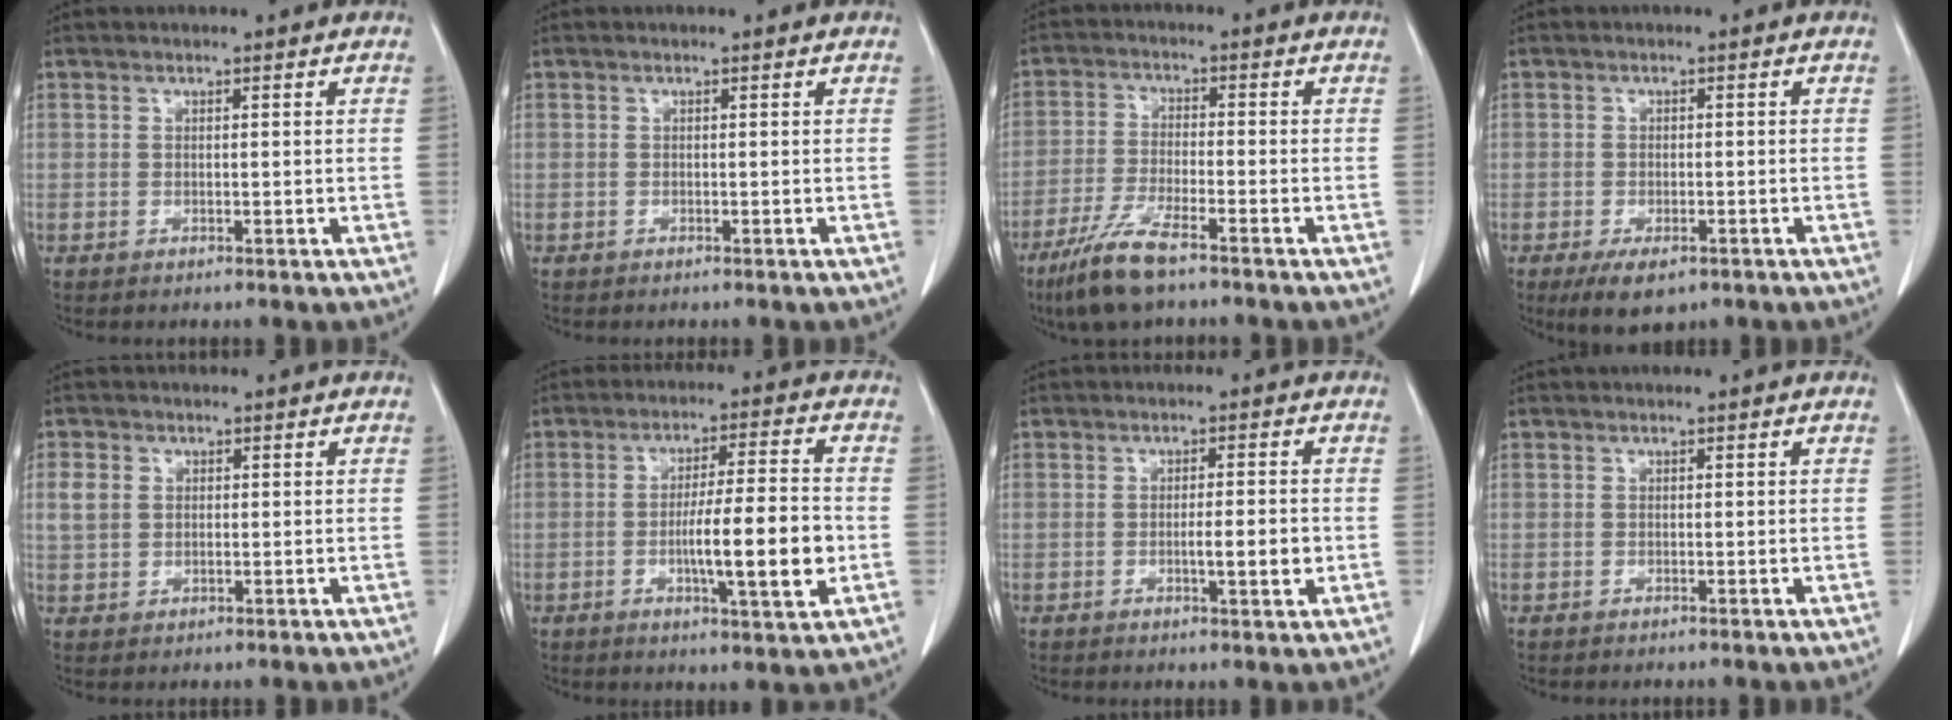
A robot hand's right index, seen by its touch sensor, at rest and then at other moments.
{"total": 0.0}
{"total": 8.3, "force": [-5.8, 1.1, 5.8], "torque": [-0.125, -0.021, -0.107]}
{"total": 5.0, "force": [-3.2, 2.3, 3.1], "torque": [-0.053, -0.006, -0.047]}
{"total": 3.3, "force": [0.8, 2.7, 1.7], "torque": [-0.038, 0.010, 0.019]}
{"total": 10.9, "force": [-2.3, 0.7, 10.7], "torque": [-0.171, -0.003, -0.039]}
{"total": 4.1, "force": [-0.8, 0.4, 4.0], "torque": [-0.064, -0.004, -0.010]}
{"total": 0.0}